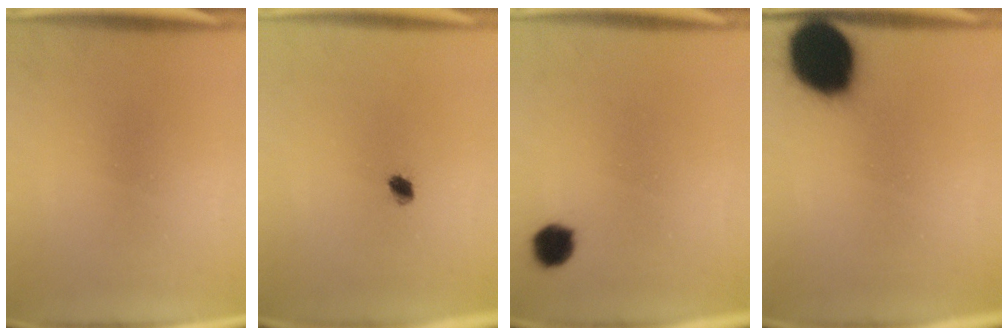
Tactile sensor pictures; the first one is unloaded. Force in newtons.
{"total": 2.1}
{"total": 4.1}
{"total": 19.2}